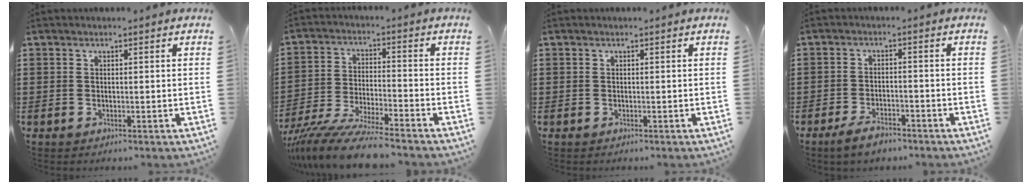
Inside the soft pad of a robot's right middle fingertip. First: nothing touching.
{"total": 8.9, "force": [-8.2, 0.2, 3.5], "torque": [-0.076, 0.000, -0.162]}
{"total": 0.5, "force": [-0.1, 0.5, 0.0], "torque": [0.000, 0.005, -0.004]}
{"total": 3.4, "force": [-2.7, 1.2, 1.6], "torque": [-0.035, 0.004, -0.054]}